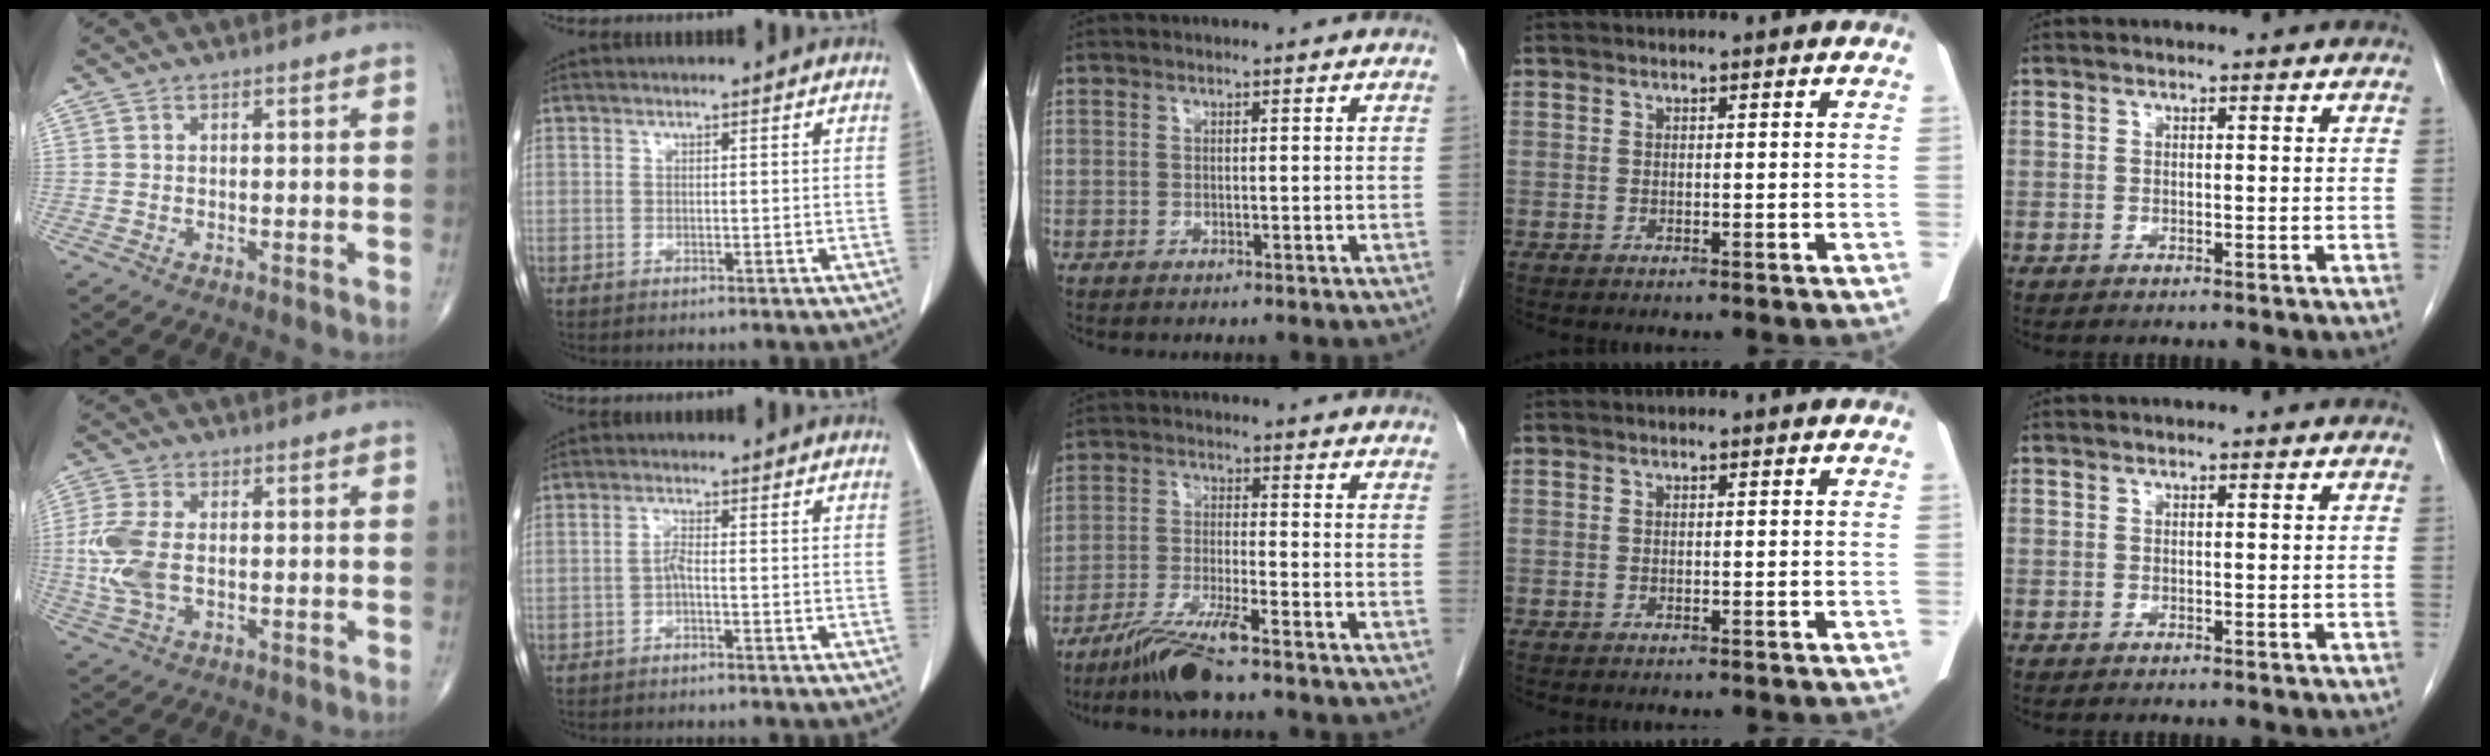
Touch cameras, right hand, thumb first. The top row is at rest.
{"thumb": {"total": 8.6, "force": [-0.4, 4.8, 7.2], "torque": [-0.179, 0.000, -0.008]}, "index": {"total": 1.6, "force": [-0.7, 0.2, 1.4], "torque": [-0.026, 0.004, -0.013]}, "middle": {"total": 8.1, "force": [-6.1, -0.2, 5.2], "torque": [-0.105, -0.028, -0.118]}}